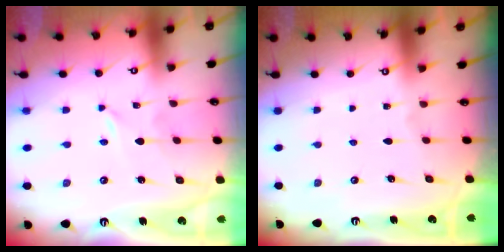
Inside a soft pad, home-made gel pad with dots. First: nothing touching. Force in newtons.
{"total": 0.0}